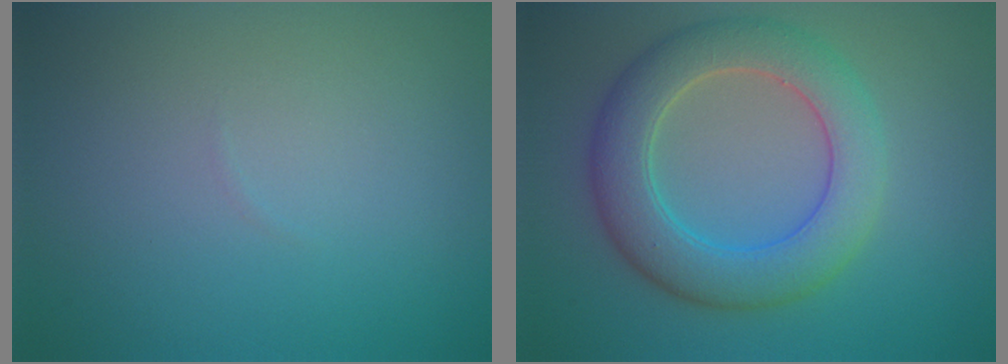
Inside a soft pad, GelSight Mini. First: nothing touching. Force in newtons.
{"total": 6.6, "press": 6.6, "slide": 0.5}